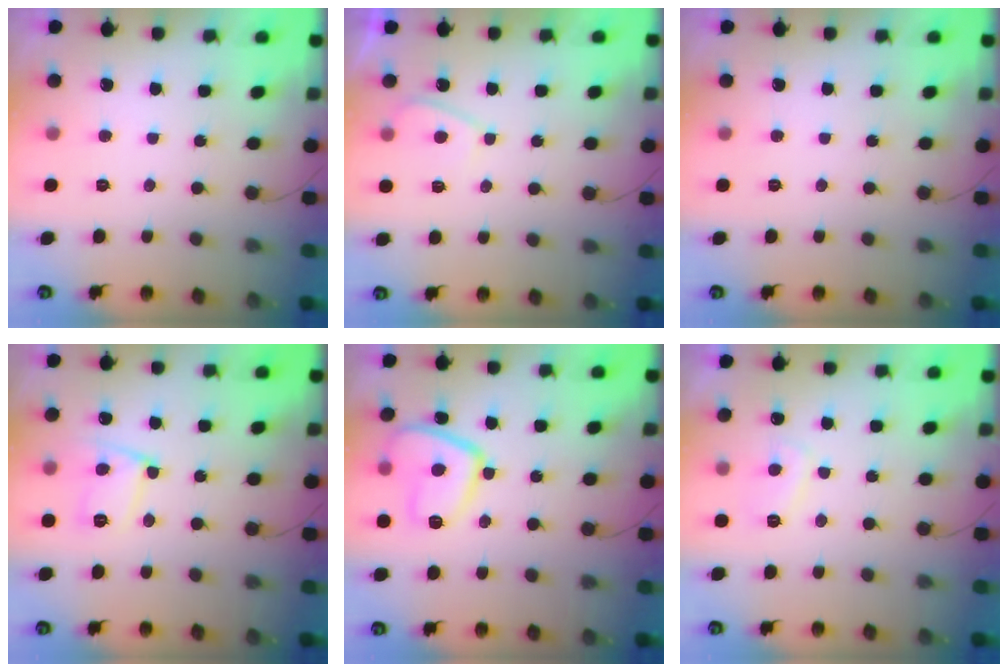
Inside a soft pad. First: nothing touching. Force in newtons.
{"total": 2.8, "press": 2.8, "slide": 0.7}
{"total": 0.0}
{"total": 11.2, "press": 11.1, "slide": 1.0}
{"total": 11.3, "press": 11.3, "slide": 1.1}
{"total": 3.7, "press": 3.7, "slide": 0.7}